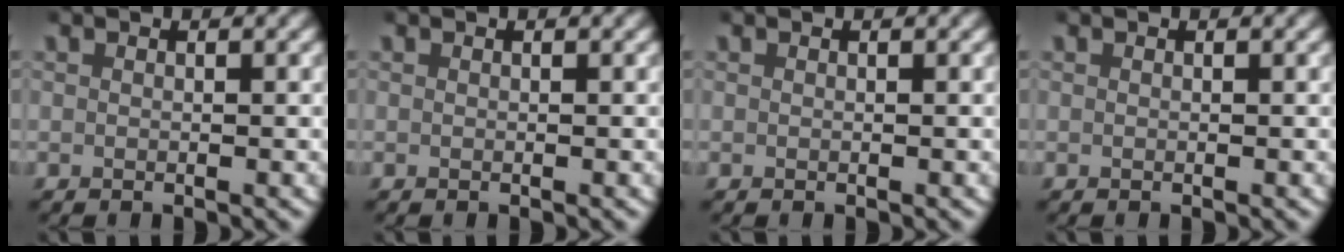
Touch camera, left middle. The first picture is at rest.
{"total": 0.0}
{"total": 0.0}
{"total": 0.0}